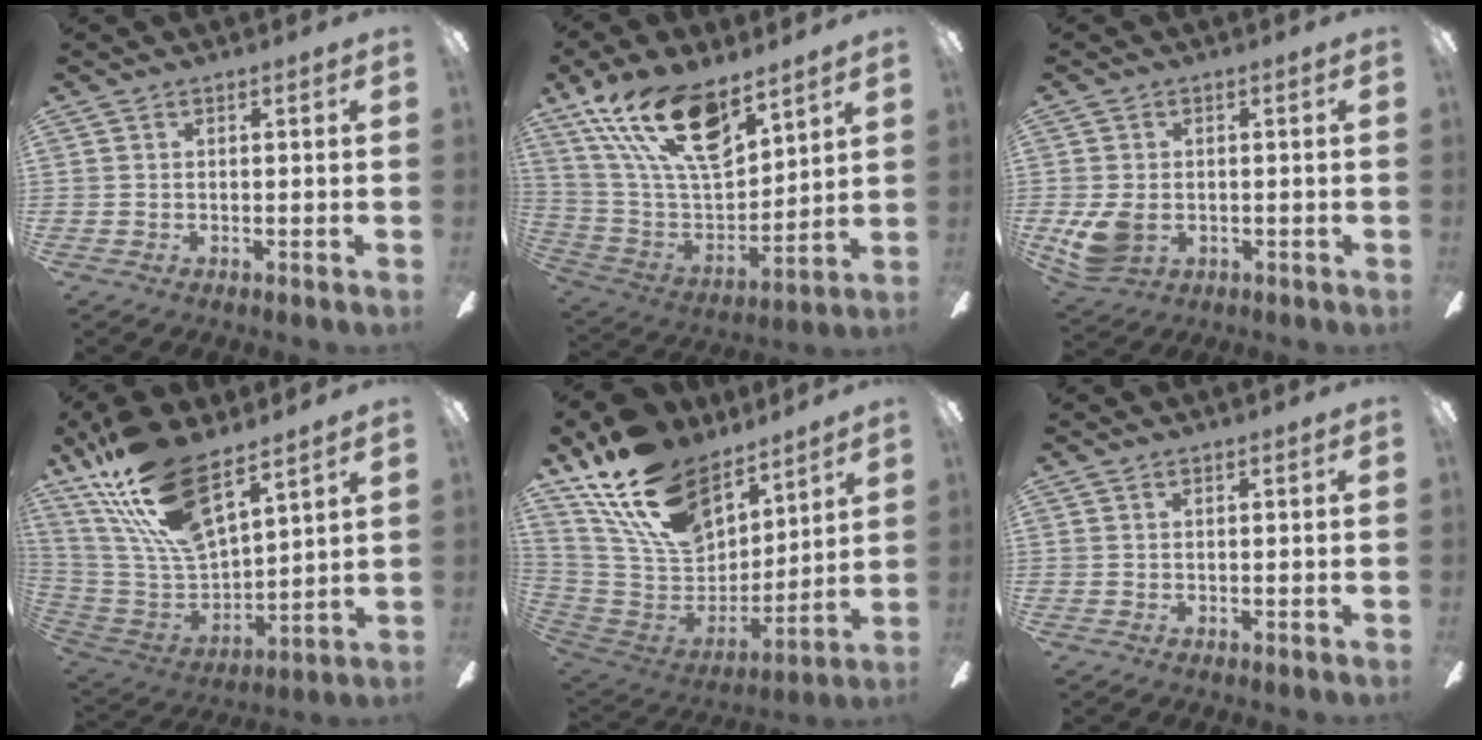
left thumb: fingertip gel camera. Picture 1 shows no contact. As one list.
[{"total": 22.2, "force": [14.2, 9.5, 14.2], "torque": [-0.280, -0.082, 0.250]}, {"total": 7.2, "force": [-1.2, 4.8, 5.2], "torque": [-0.122, -0.001, -0.019]}, {"total": 22.1, "force": [14.6, 8.7, 14.0], "torque": [-0.302, -0.086, 0.259]}, {"total": 22.5, "force": [14.9, 12.6, 11.3], "torque": [-0.224, -0.082, 0.278]}, {"total": 0.6, "force": [0.3, 0.3, 0.5], "torque": [-0.002, -0.001, 0.005]}]